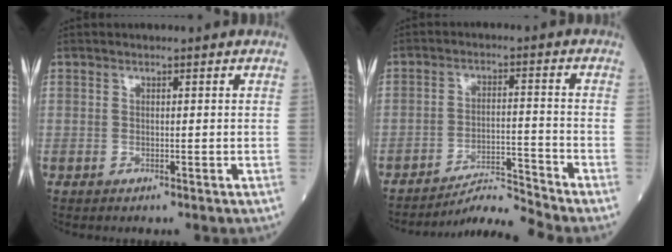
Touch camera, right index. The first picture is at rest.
{"total": 6.7, "force": [-6.0, -2.9, -0.4], "torque": [-0.004, -0.001, -0.106]}